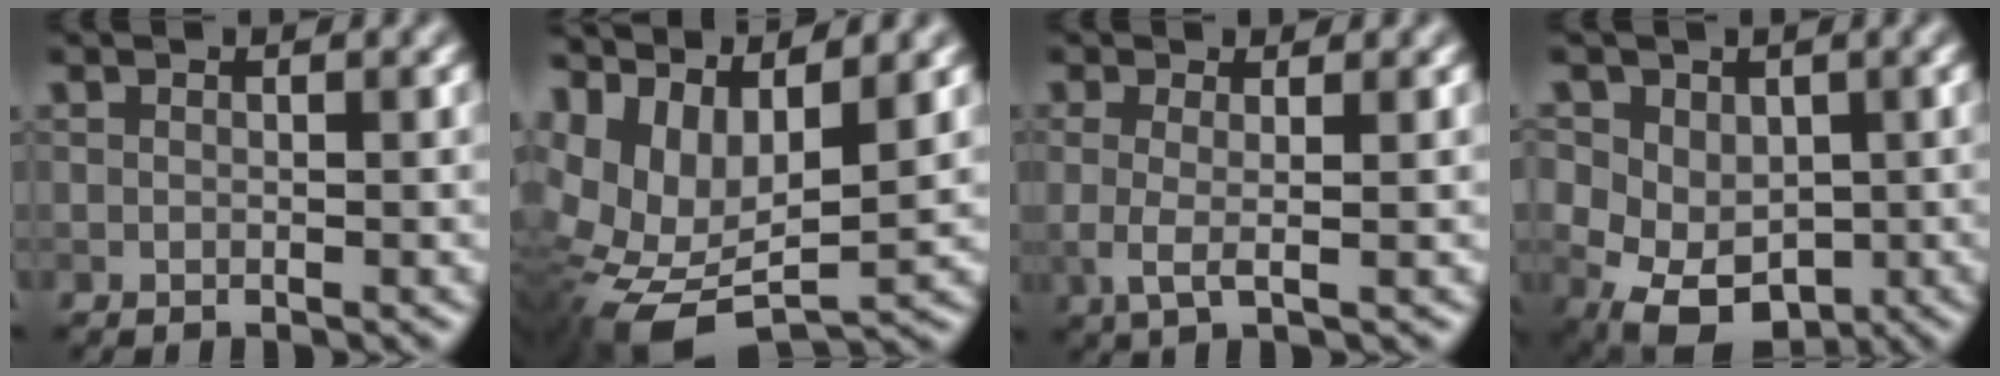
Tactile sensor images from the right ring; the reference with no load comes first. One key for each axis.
{"total": 11.6, "fx": 1.1, "fy": 6.9, "fz": 9.3, "tx": -0.179, "ty": -0.004, "tz": 0.049}
{"total": 2.4, "fx": 0.0, "fy": 0.6, "fz": 2.3, "tx": -0.046, "ty": -0.004, "tz": -0.001}
{"total": 7.6, "fx": -0.2, "fy": 6.0, "fz": 4.6, "tx": -0.062, "ty": 0.003, "tz": -0.013}